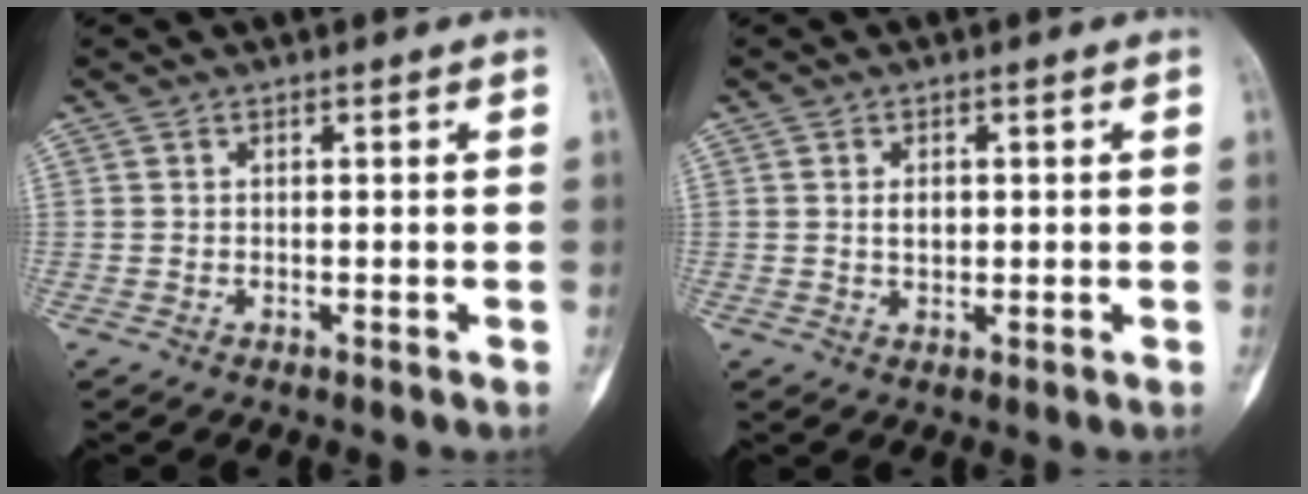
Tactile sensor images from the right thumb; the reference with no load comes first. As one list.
[{"total": 2.2, "force": [0.4, 1.5, 1.6], "torque": [-0.016, -0.001, 0.007]}]